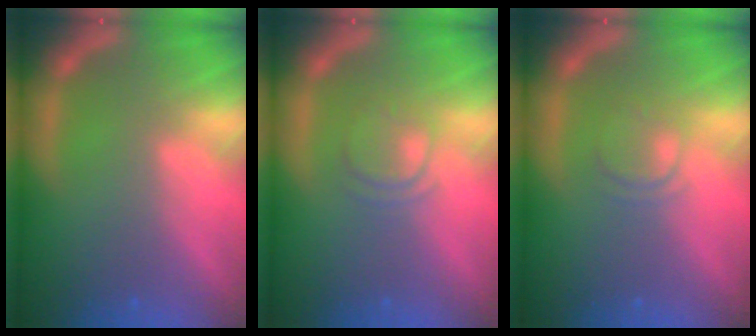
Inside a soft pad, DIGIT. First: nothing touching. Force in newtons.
{"total": 2.4}
{"total": 2.0}